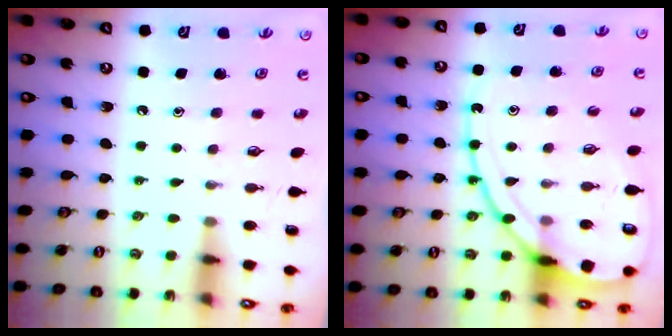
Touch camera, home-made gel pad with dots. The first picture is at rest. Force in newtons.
{"total": 15.4, "press": 15.3, "slide": 1.4}